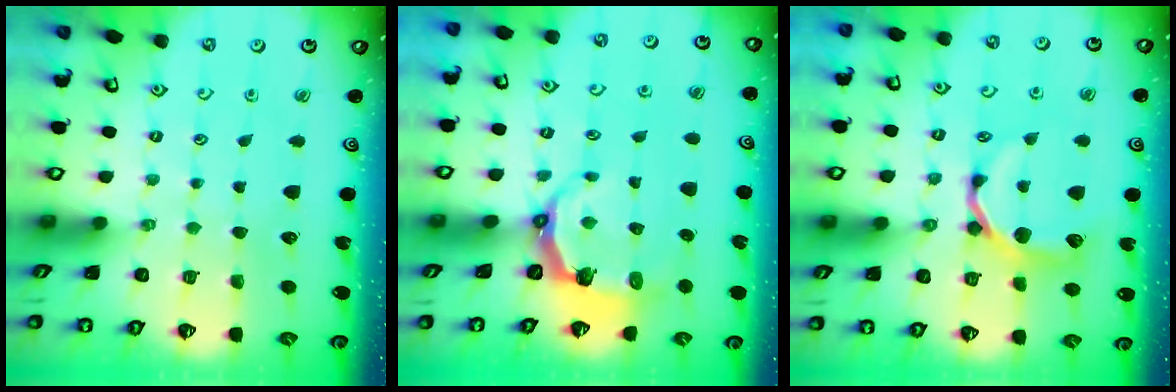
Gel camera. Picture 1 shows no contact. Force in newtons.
{"total": 5.6, "press": 4.0, "slide": 4.0}
{"total": 9.2, "press": 9.1, "slide": 0.9}